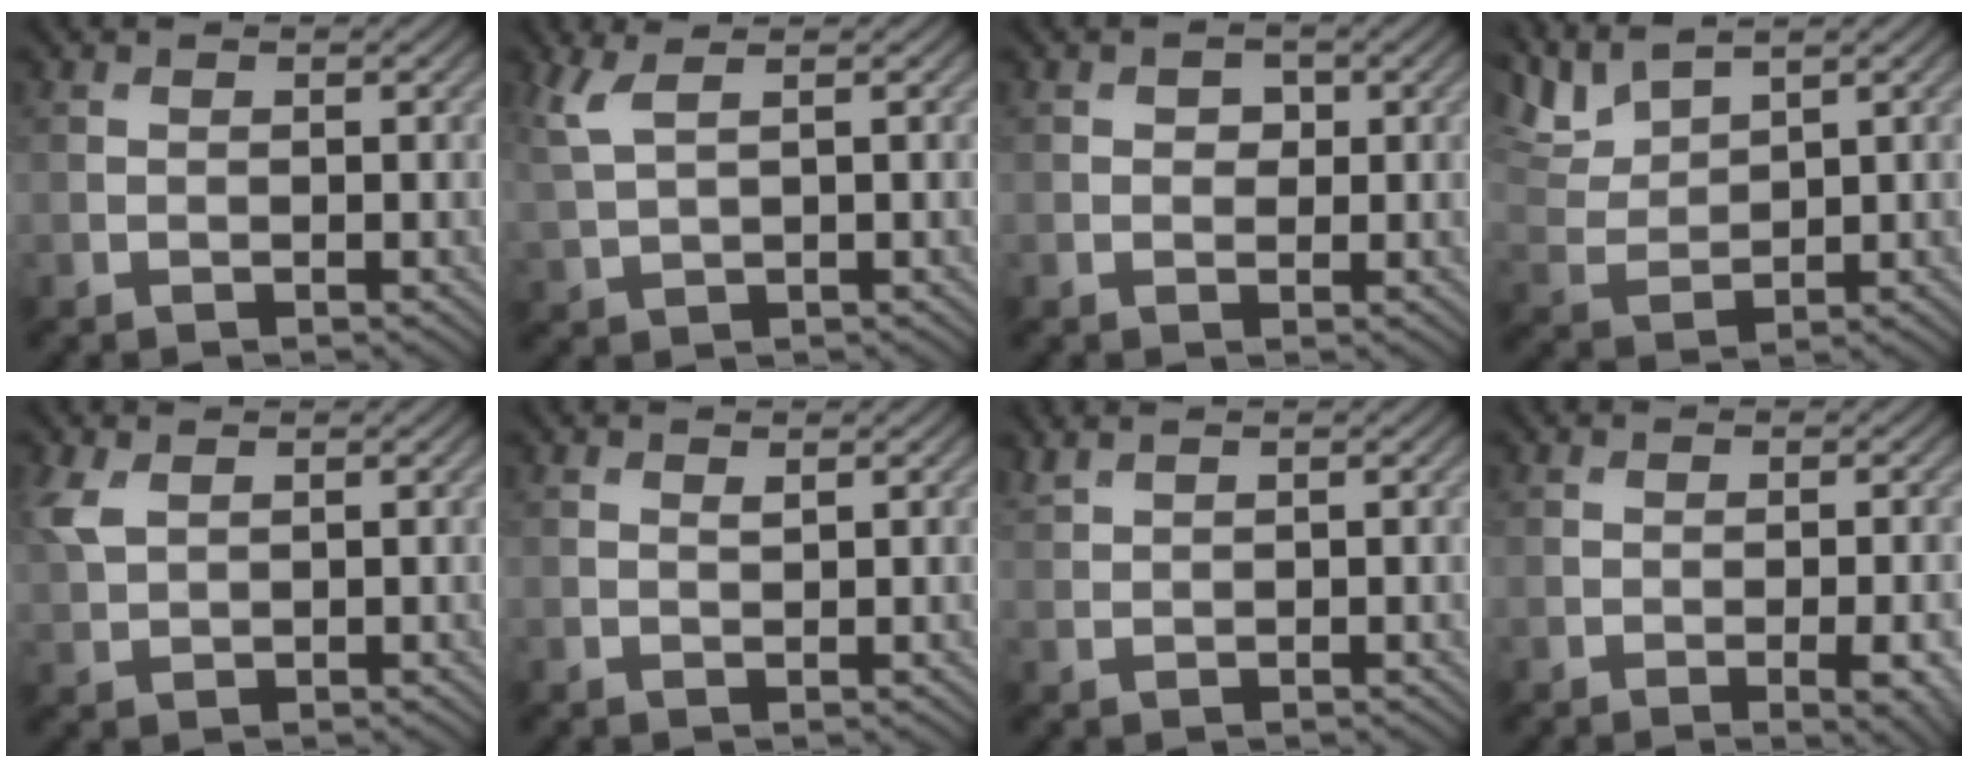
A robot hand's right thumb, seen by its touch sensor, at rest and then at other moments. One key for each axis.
{"total": 3.8, "fx": 1.9, "fy": 1.1, "fz": 3.1, "tx": -0.082, "ty": 0.011, "tz": 0.044}
{"total": 1.5, "fx": 0.4, "fy": 1.3, "fz": 0.8, "tx": -0.010, "ty": -0.002, "tz": 0.003}
{"total": 5.6, "fx": 4.5, "fy": 1.6, "fz": 3.0, "tx": -0.083, "ty": 0.011, "tz": 0.096}
{"total": 3.3, "fx": 1.5, "fy": 1.9, "fz": 2.3, "tx": -0.072, "ty": 0.007, "tz": 0.034}
{"total": 0.6, "fx": 0.5, "fy": 0.1, "fz": 0.2, "tx": -0.004, "ty": -0.004, "tz": 0.011}
{"total": 1.4, "fx": 1.3, "fy": 0.2, "fz": 0.4, "tx": -0.019, "ty": 0.007, "tz": 0.033}
{"total": 4.4, "fx": -1.7, "fy": 1.2, "fz": 3.9, "tx": -0.053, "ty": -0.003, "tz": -0.014}